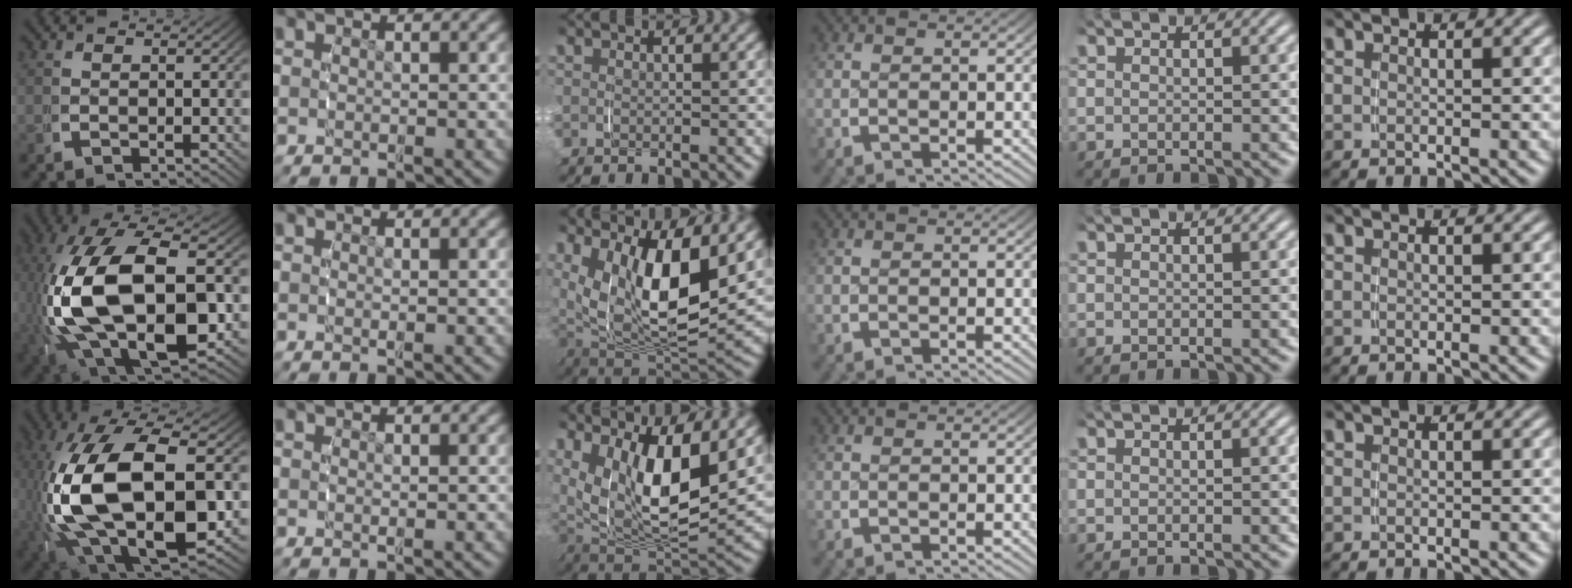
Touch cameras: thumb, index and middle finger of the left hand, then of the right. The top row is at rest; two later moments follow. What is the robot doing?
{"motion": "grasp_and_lifting", "object": "phone"}